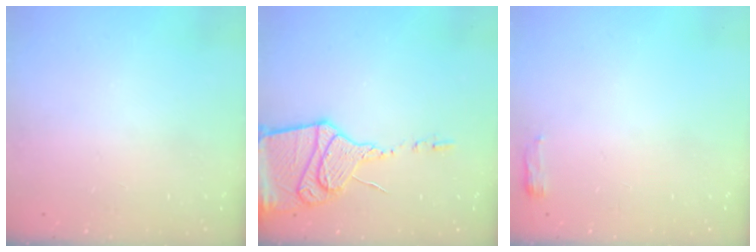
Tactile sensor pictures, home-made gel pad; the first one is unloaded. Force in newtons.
{"total": 16.9, "press": 16.8, "slide": 1.6}
{"total": 3.3, "press": 3.2, "slide": 1.0}